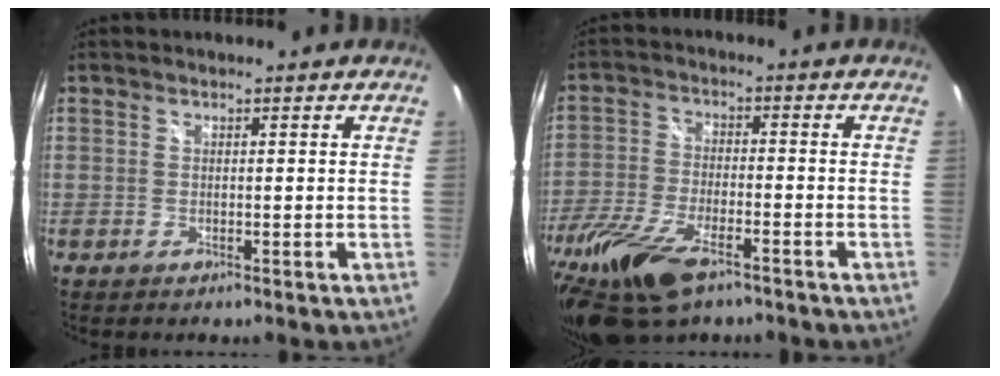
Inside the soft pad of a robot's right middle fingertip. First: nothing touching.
{"total": 17.3, "force": [-11.3, 6.9, 11.3], "torque": [-0.263, -0.048, -0.213]}